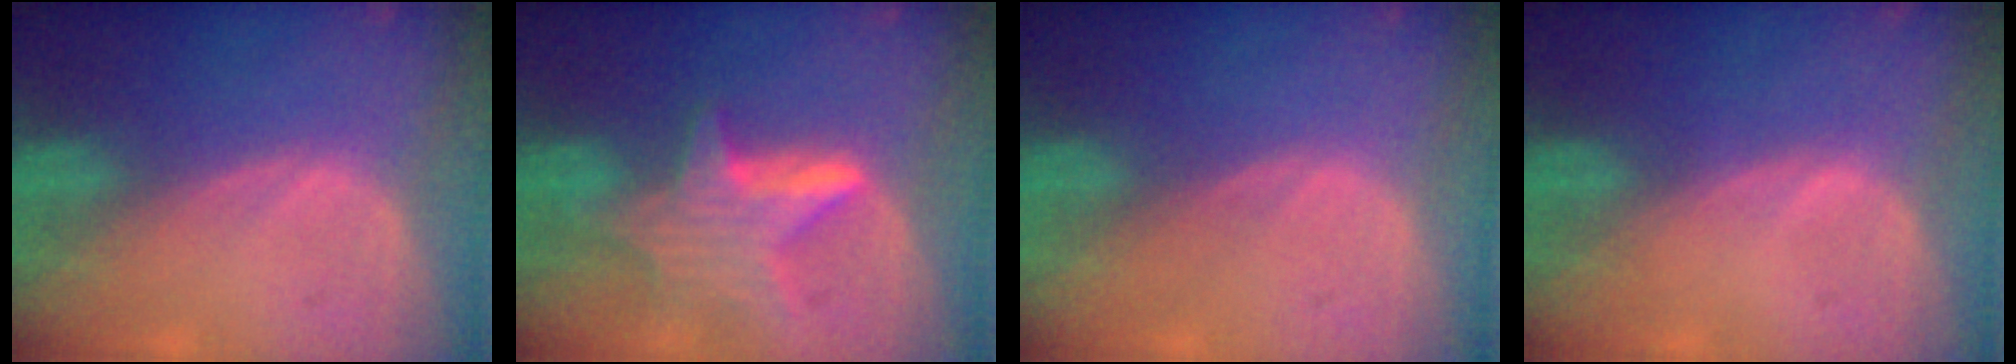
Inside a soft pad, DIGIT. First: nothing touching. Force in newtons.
{"total": 7.1, "press": 7.1, "slide": 0.3}
{"total": 0.0}
{"total": 0.5, "press": 0.1, "slide": 0.5}